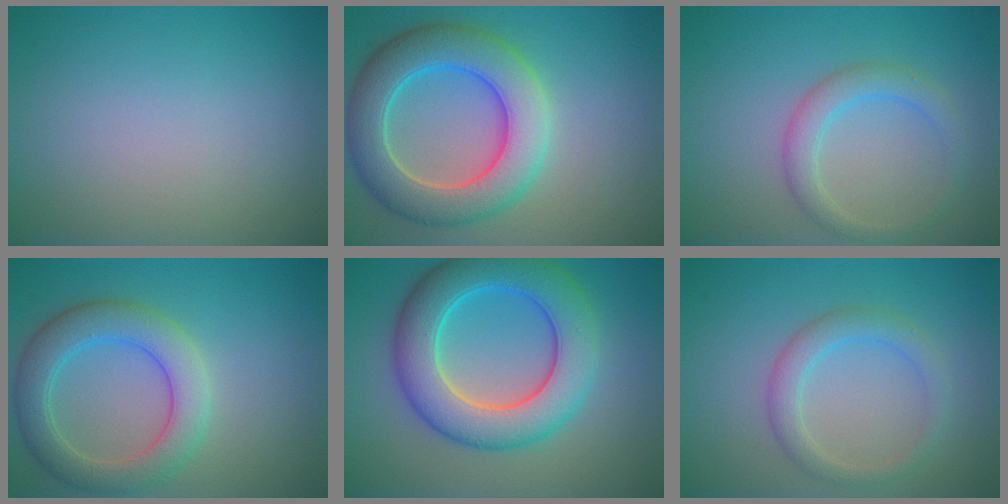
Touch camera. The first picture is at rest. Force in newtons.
{"total": 8.3, "press": 8.3, "slide": 0.5}
{"total": 2.8, "press": 2.8, "slide": 0.1}
{"total": 5.4, "press": 5.4, "slide": 0.2}
{"total": 8.8, "press": 8.8, "slide": 0.1}
{"total": 2.7, "press": 2.7, "slide": 0.1}